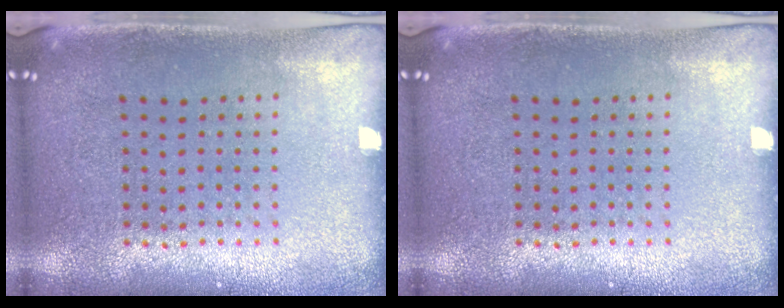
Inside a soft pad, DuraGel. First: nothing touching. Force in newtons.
{"total": 0.0}